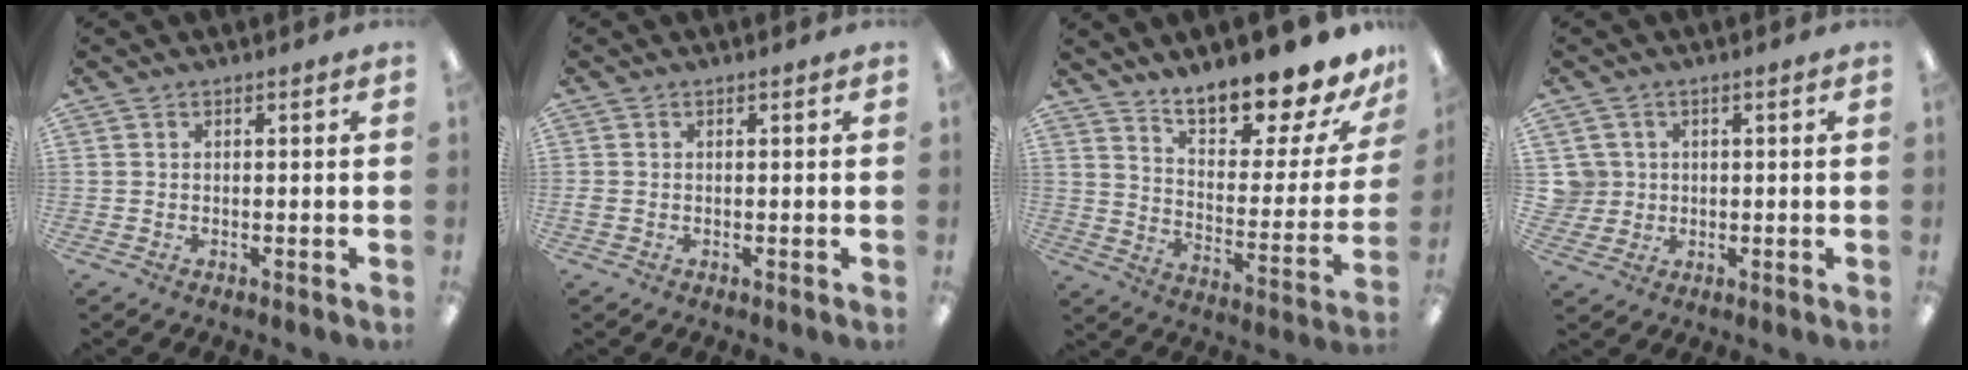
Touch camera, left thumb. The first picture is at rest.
{"total": 0.7, "force": [-0.2, 0.5, 0.5], "torque": [-0.009, 0.001, -0.004]}
{"total": 16.1, "force": [14.7, 3.1, 5.9], "torque": [-0.092, -0.118, 0.248]}
{"total": 4.6, "force": [0.8, 4.5, 0.3], "torque": [-0.013, 0.009, 0.017]}